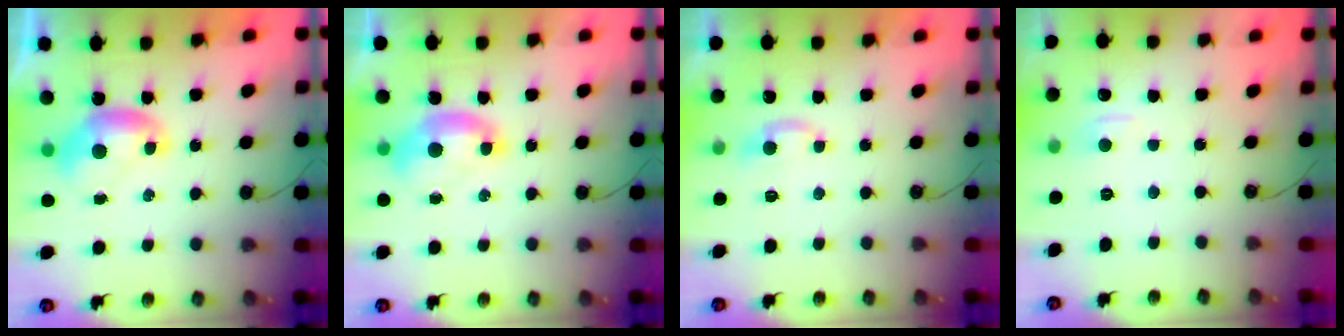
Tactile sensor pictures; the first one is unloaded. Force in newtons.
{"total": 1.6, "press": 1.5, "slide": 0.6}
{"total": 2.1, "press": 2.0, "slide": 0.5}
{"total": 1.7, "press": 1.6, "slide": 0.5}